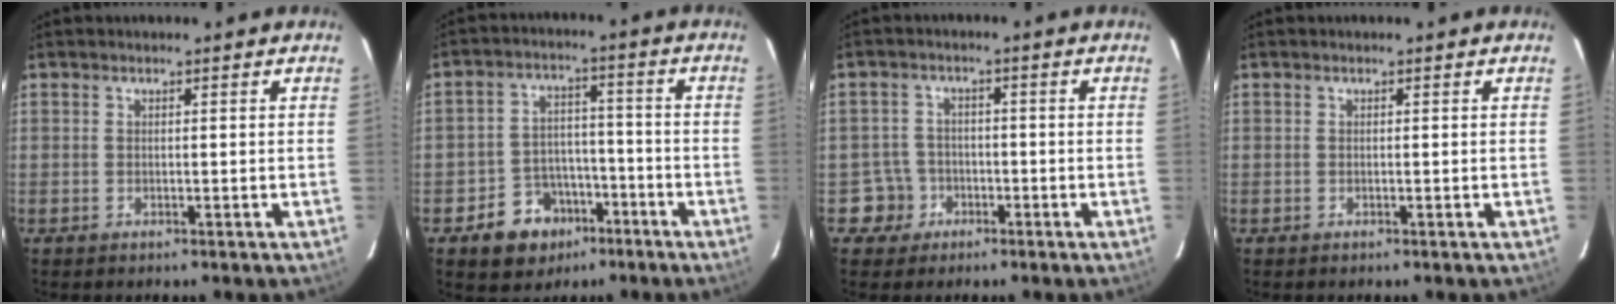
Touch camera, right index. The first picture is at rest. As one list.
[{"total": 9.8, "force": [-5.5, 7.7, 2.6], "torque": [-0.064, 0.032, -0.068]}, {"total": 4.7, "force": [-1.9, 4.2, -0.3], "torque": [0.004, 0.022, -0.034]}, {"total": 0.0}]